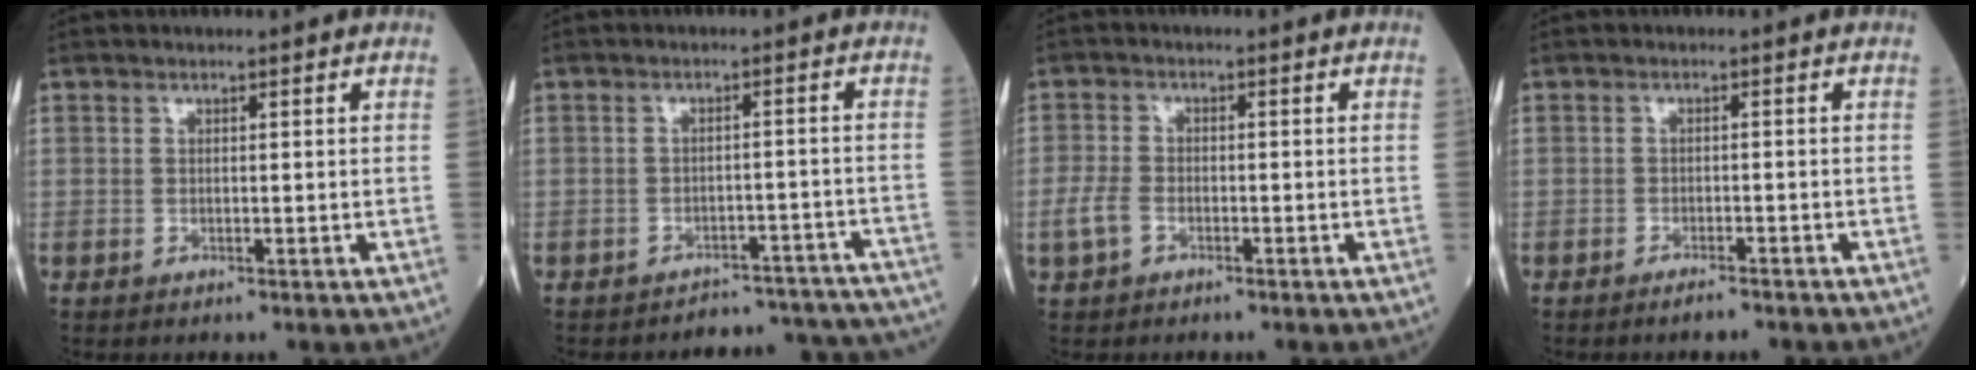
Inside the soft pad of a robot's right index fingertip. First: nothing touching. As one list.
[{"total": 12.2, "force": [-11.8, 2.8, -0.3], "torque": [0.033, 0.038, -0.131]}, {"total": 3.3, "force": [-1.5, 1.9, 2.2], "torque": [-0.057, 0.001, -0.030]}, {"total": 2.3, "force": [-2.0, 0.3, 1.0], "torque": [-0.018, -0.002, -0.027]}]